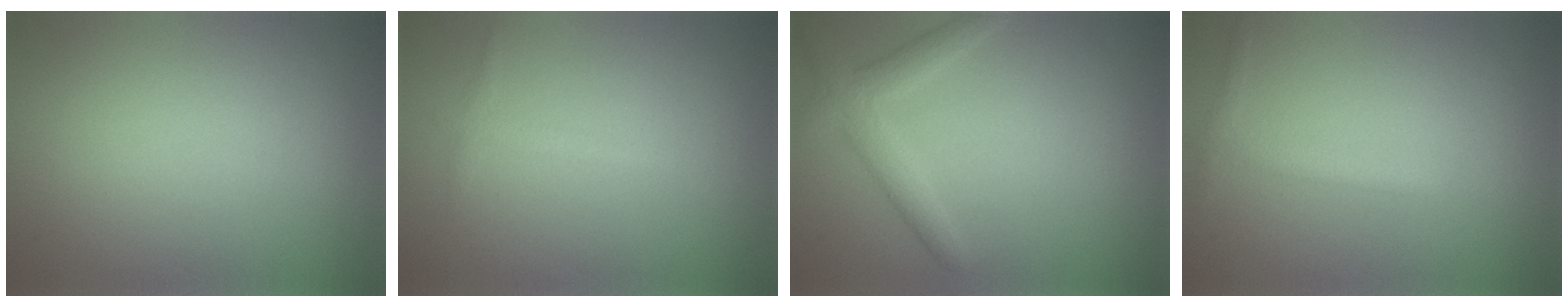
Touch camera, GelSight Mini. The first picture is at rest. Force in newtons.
{"total": 1.1, "press": 1.1, "slide": 0.0}
{"total": 2.7, "press": 2.7, "slide": 0.3}
{"total": 1.3, "press": 1.3, "slide": 0.1}